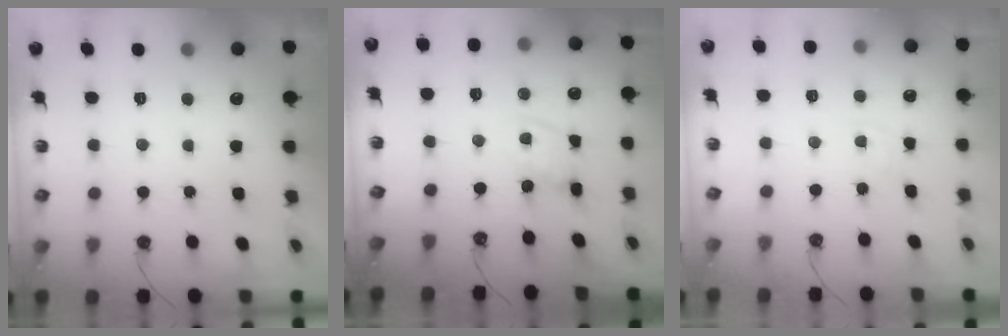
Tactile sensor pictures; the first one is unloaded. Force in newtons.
{"total": 7.2, "press": 7.2, "slide": 0.5}
{"total": 4.9, "press": 4.8, "slide": 0.7}